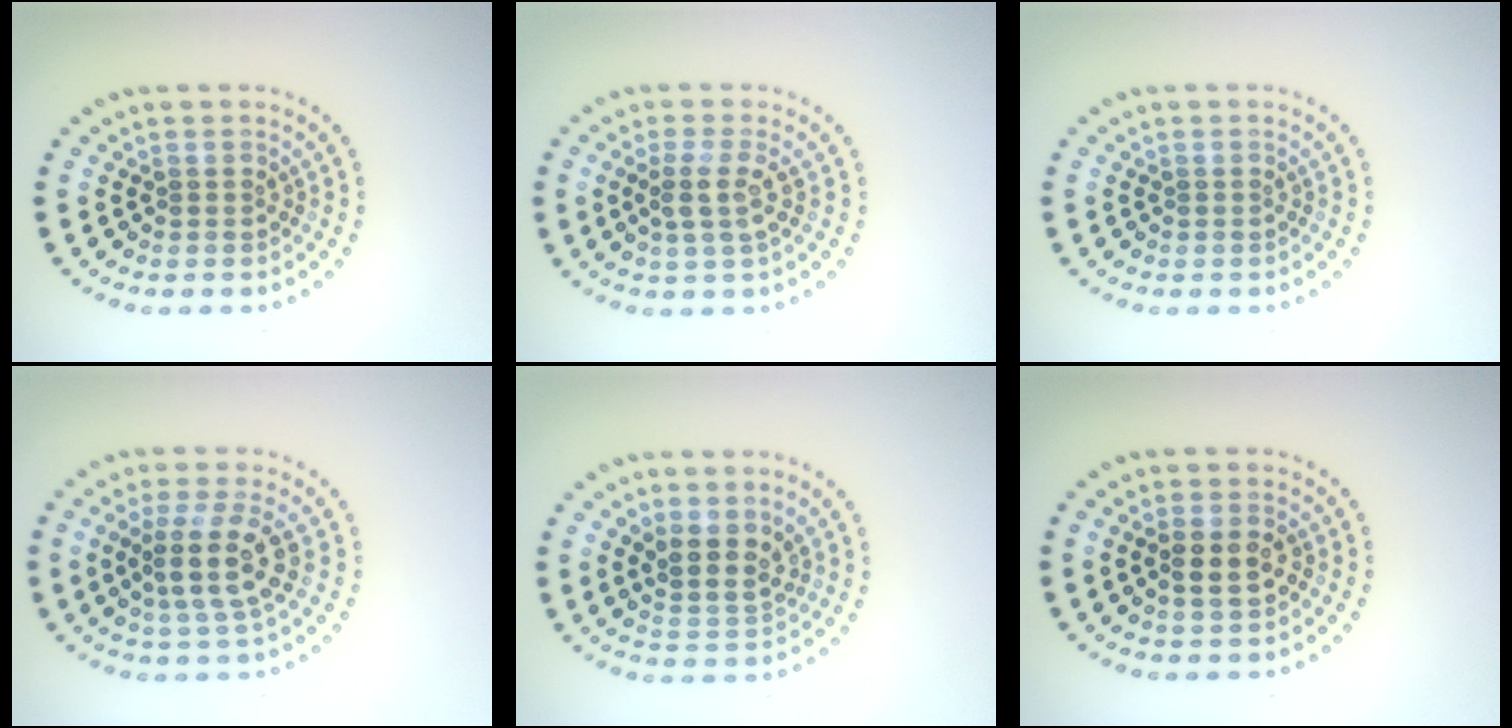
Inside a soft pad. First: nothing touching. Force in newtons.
{"total": 2.2, "press": 1.9, "slide": 1.2}
{"total": 0.0}
{"total": 4.3, "press": 3.8, "slide": 2.1}
{"total": 2.9, "press": 2.3, "slide": 1.7}
{"total": 2.4, "press": 2.4, "slide": 0.4}